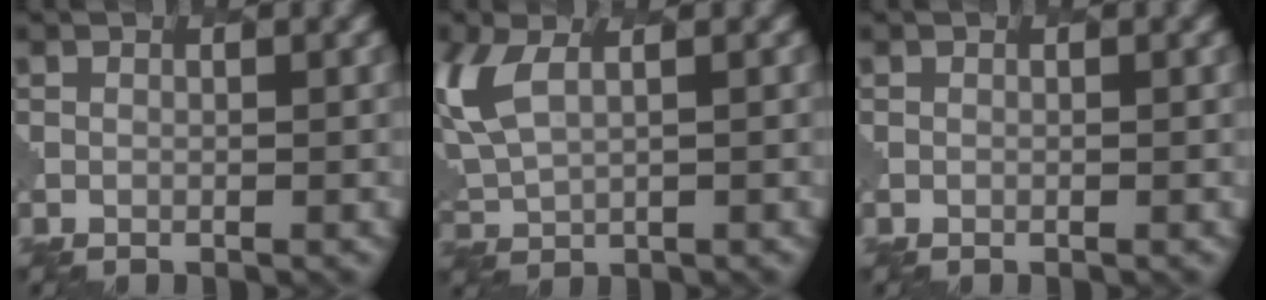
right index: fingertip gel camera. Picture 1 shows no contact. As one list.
[{"total": 4.4, "force": [1.9, 2.2, 3.3], "torque": [-0.095, 0.002, 0.042]}, {"total": 0.0}]